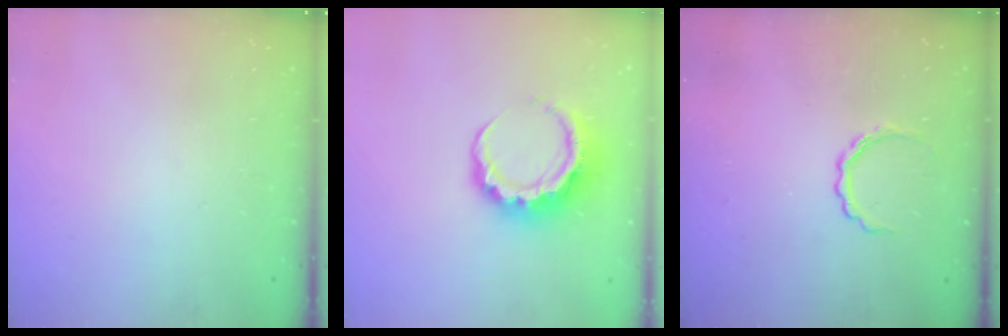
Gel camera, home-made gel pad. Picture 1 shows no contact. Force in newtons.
{"total": 9.7, "press": 9.5, "slide": 1.9}
{"total": 5.0, "press": 4.9, "slide": 0.9}